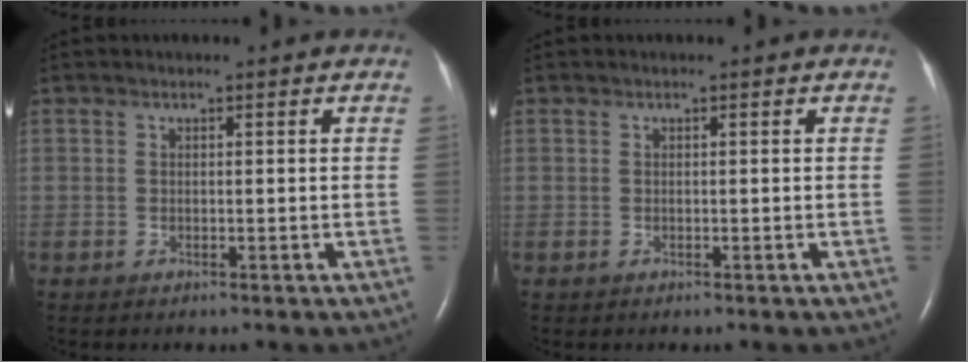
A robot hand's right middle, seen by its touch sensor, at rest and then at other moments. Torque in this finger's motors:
{"motor_torque": [0.10, -0.07, 0.00, 0.00]}